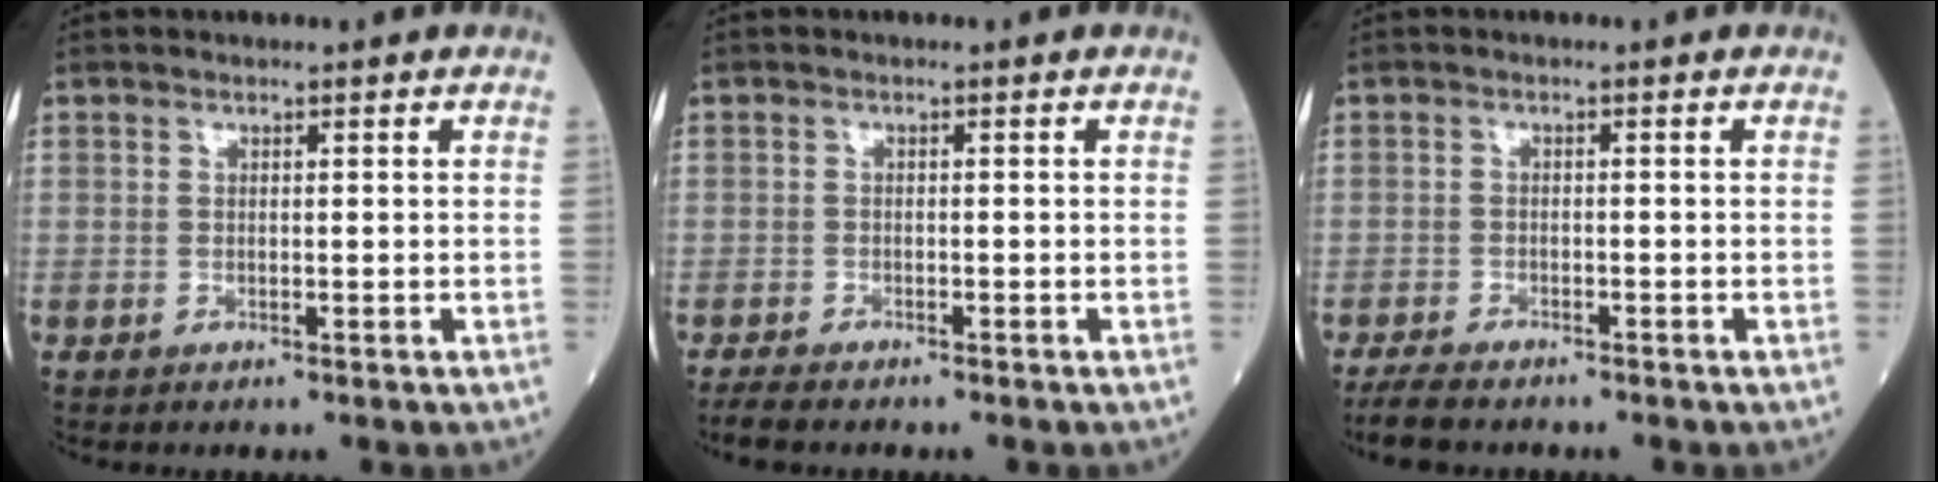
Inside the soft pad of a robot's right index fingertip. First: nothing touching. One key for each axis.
{"total": 2.8, "fx": -2.4, "fy": 0.6, "fz": 1.3, "tx": -0.028, "ty": -0.009, "tz": -0.037}
{"total": 4.4, "fx": -3.9, "fy": 1.0, "fz": 1.9, "tx": -0.038, "ty": -0.013, "tz": -0.064}